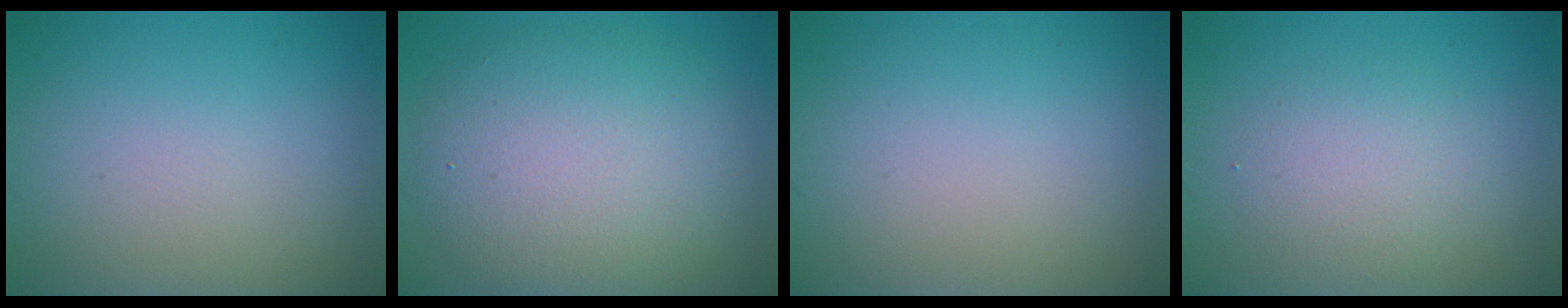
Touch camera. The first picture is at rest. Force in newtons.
{"total": 7.9, "press": 7.9, "slide": 0.4}
{"total": 0.0}
{"total": 2.7, "press": 2.7, "slide": 0.2}